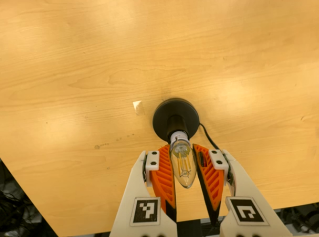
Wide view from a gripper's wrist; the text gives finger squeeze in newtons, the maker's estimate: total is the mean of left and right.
{"total": 12.4, "left": 11.8, "right": 13.0}